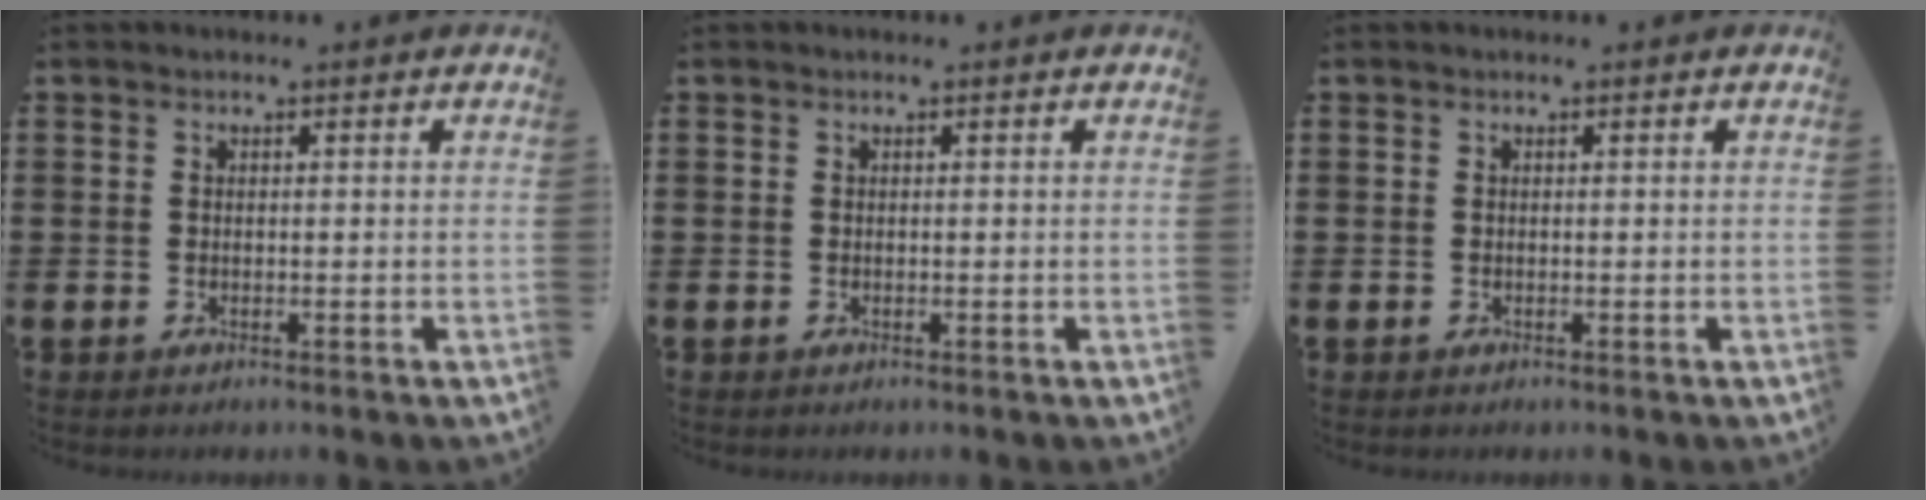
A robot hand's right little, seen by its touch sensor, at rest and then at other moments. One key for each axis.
{"total": 0.0}
{"total": 0.0}